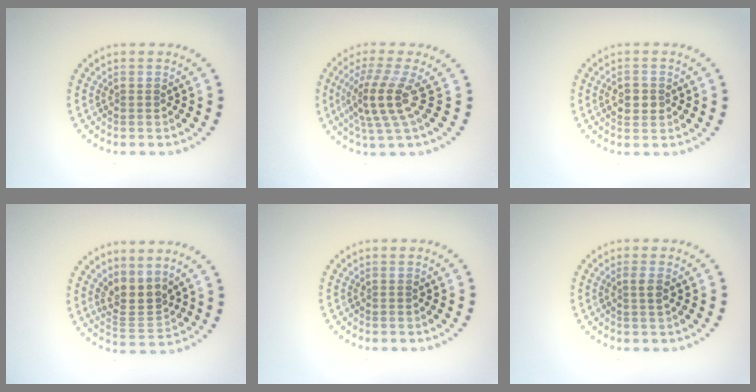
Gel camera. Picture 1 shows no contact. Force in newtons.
{"total": 3.8, "press": 2.7, "slide": 2.7}
{"total": 2.4, "press": 2.4, "slide": 0.0}
{"total": 3.0, "press": 2.3, "slide": 1.9}
{"total": 0.0}
{"total": 1.2, "press": 1.0, "slide": 0.8}